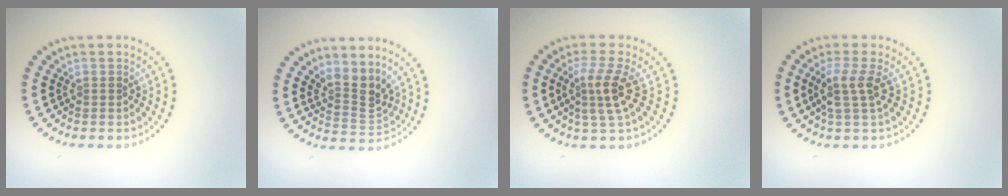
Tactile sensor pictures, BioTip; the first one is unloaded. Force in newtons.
{"total": 3.0, "press": 2.1, "slide": 2.1}
{"total": 3.1, "press": 2.4, "slide": 2.0}
{"total": 2.6, "press": 2.0, "slide": 1.7}